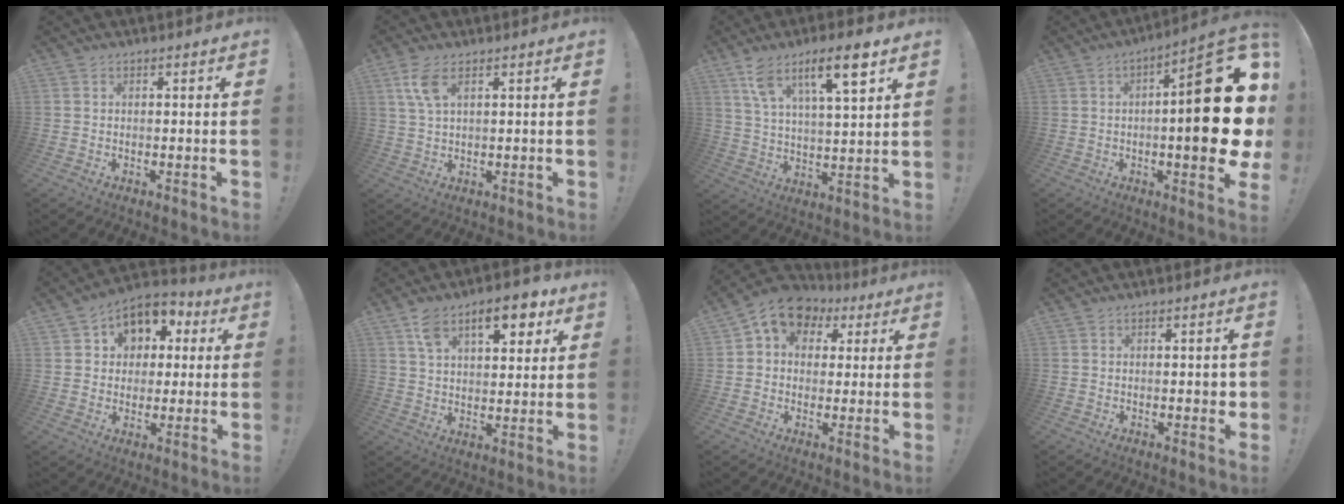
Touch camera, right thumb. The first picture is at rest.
{"total": 6.1, "force": [2.9, 2.3, 4.9], "torque": [-0.099, -0.006, 0.051]}
{"total": 13.6, "force": [8.0, 3.3, 10.4], "torque": [-0.167, -0.032, 0.126]}
{"total": 24.5, "force": [-0.1, 6.2, 23.8], "torque": [-0.336, 0.003, -0.002]}
{"total": 9.7, "force": [3.4, 8.3, 3.9], "torque": [-0.062, -0.012, 0.071]}
{"total": 14.0, "force": [7.5, 6.9, 9.6], "torque": [-0.136, -0.026, 0.128]}
{"total": 9.6, "force": [4.2, 7.6, 4.1], "torque": [-0.061, -0.018, 0.082]}
{"total": 2.1, "force": [-0.3, 1.4, 1.5], "torque": [-0.025, 0.008, -0.005]}